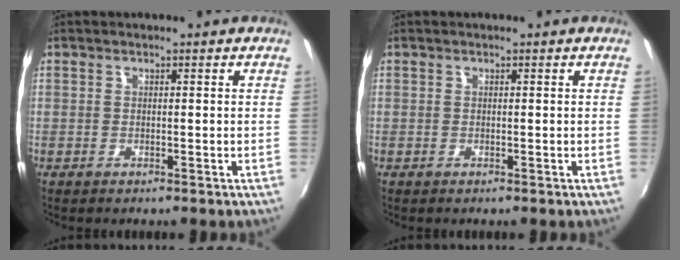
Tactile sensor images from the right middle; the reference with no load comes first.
{"total": 0.0}